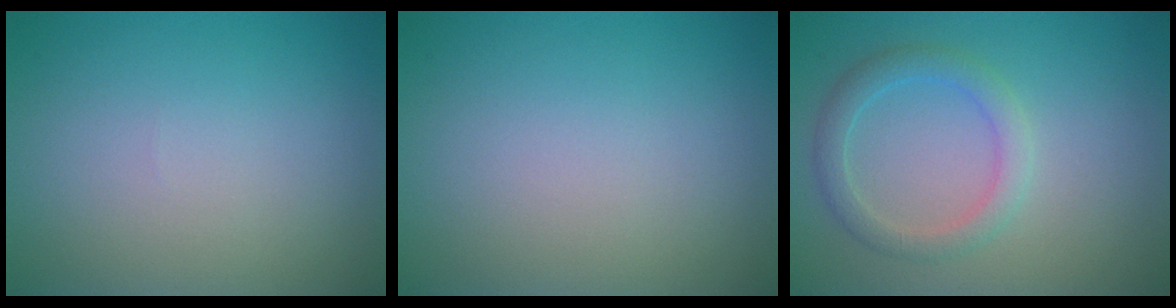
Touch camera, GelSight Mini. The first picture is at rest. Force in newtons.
{"total": 0.0}
{"total": 2.7, "press": 2.7, "slide": 0.0}